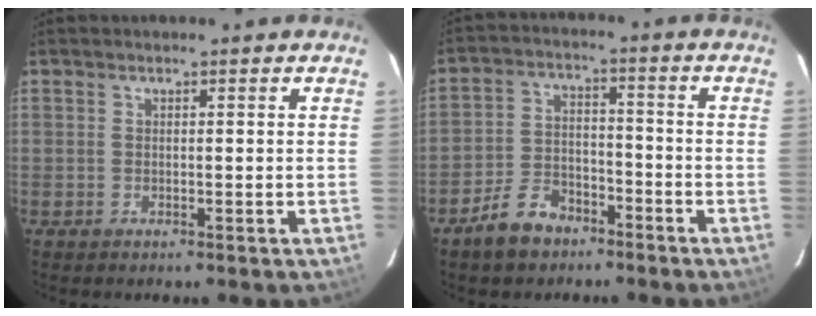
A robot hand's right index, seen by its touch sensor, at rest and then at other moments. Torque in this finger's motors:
{"motor_torque": [0.75, -0.76, 0.04, -0.03]}